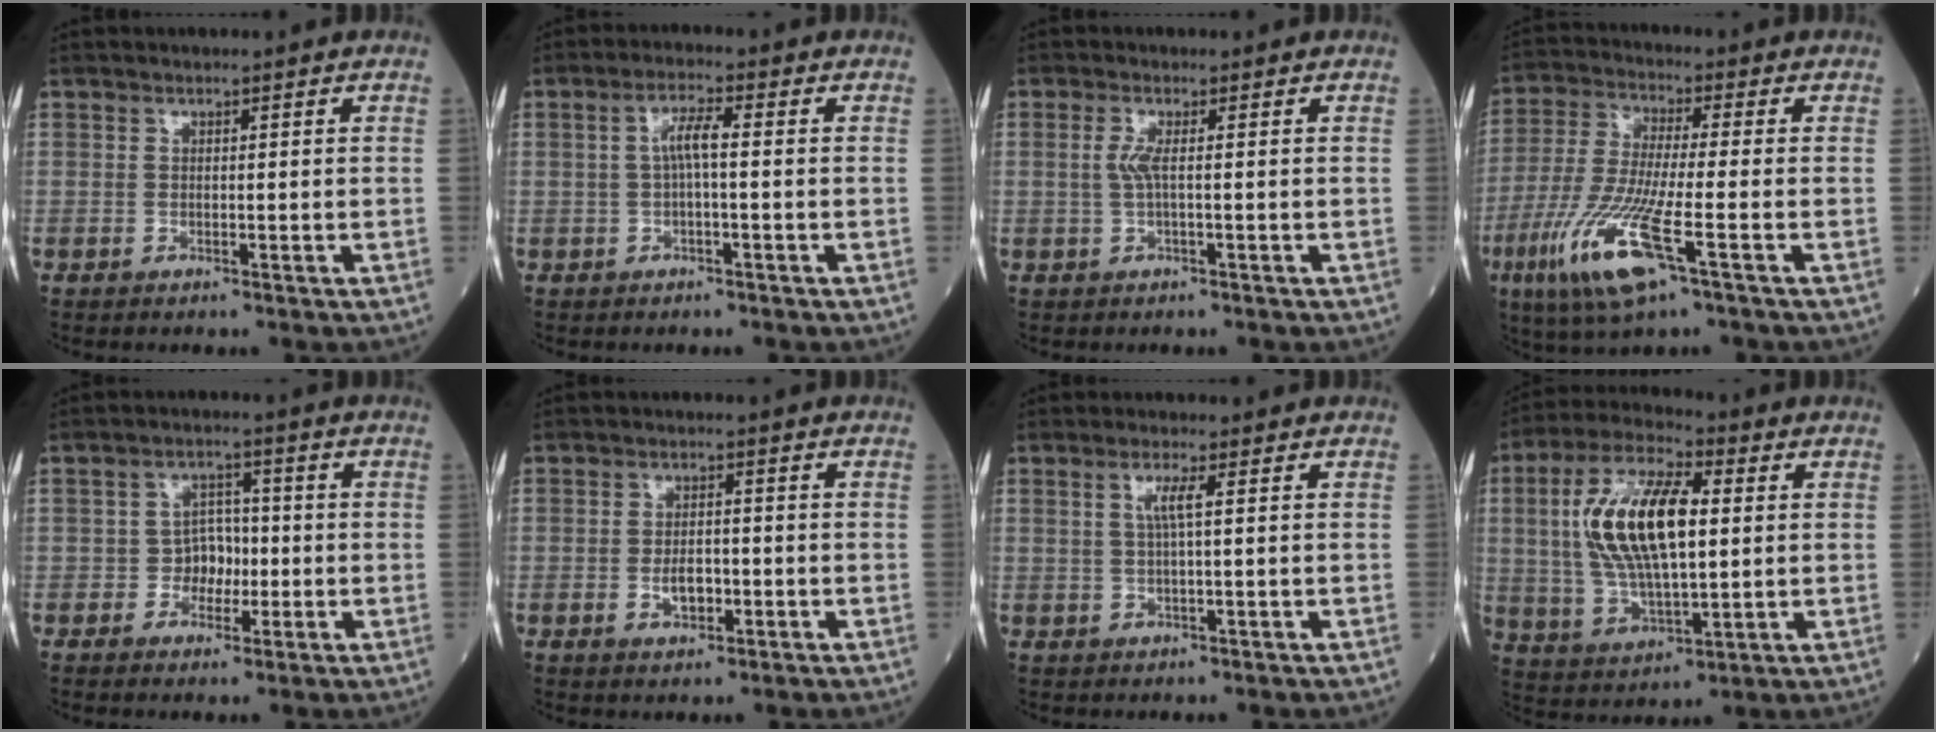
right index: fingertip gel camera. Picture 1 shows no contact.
{"total": 3.6, "force": [0.1, 0.5, 3.6], "torque": [-0.071, 0.009, 0.003]}
{"total": 2.0, "force": [0.1, 0.0, 2.0], "torque": [-0.049, 0.000, 0.001]}
{"total": 12.8, "force": [-5.5, 1.0, 11.5], "torque": [-0.251, -0.029, -0.105]}
{"total": 4.2, "force": [-0.9, 3.4, 2.3], "torque": [-0.031, 0.010, -0.017]}
{"total": 3.6, "force": [-1.0, 1.9, 2.9], "torque": [-0.050, 0.003, -0.014]}
{"total": 2.8, "force": [0.7, -0.2, 2.7], "torque": [-0.058, 0.001, 0.014]}
{"total": 15.7, "force": [2.3, 5.6, 14.5], "torque": [-0.300, 0.013, 0.043]}